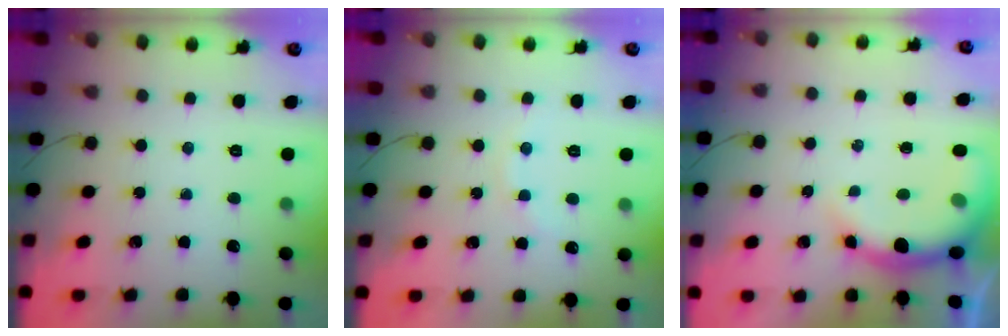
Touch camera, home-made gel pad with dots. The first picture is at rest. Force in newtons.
{"total": 6.3, "press": 6.2, "slide": 1.3}
{"total": 7.2, "press": 7.0, "slide": 1.7}